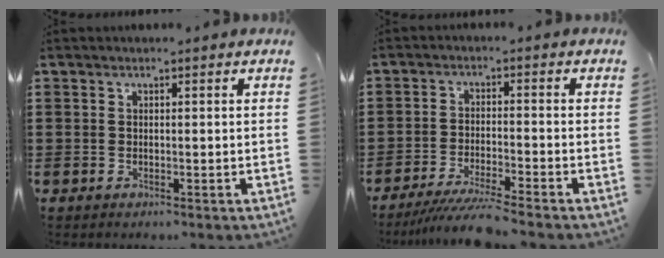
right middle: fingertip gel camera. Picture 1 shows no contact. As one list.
[{"total": 5.0, "force": [-4.5, -0.3, 2.2], "torque": [-0.049, -0.017, -0.090]}]